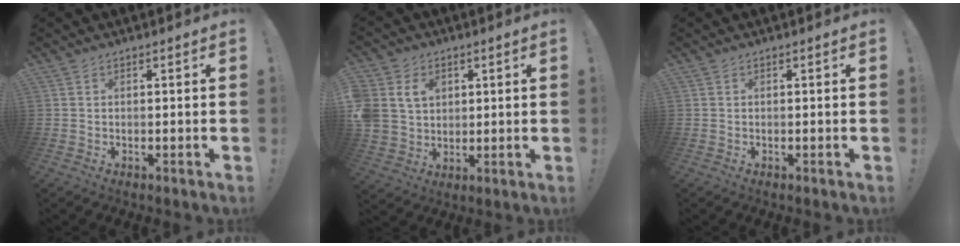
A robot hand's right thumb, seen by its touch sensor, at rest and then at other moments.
{"total": 10.4, "force": [4.1, 8.4, 4.4], "torque": [-0.091, -0.015, 0.084]}
{"total": 0.0}